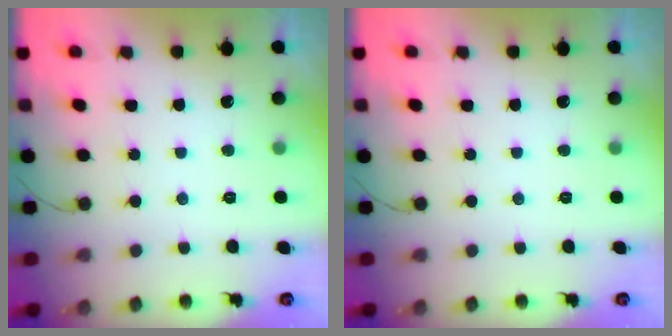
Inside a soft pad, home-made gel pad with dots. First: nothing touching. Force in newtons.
{"total": 0.0}